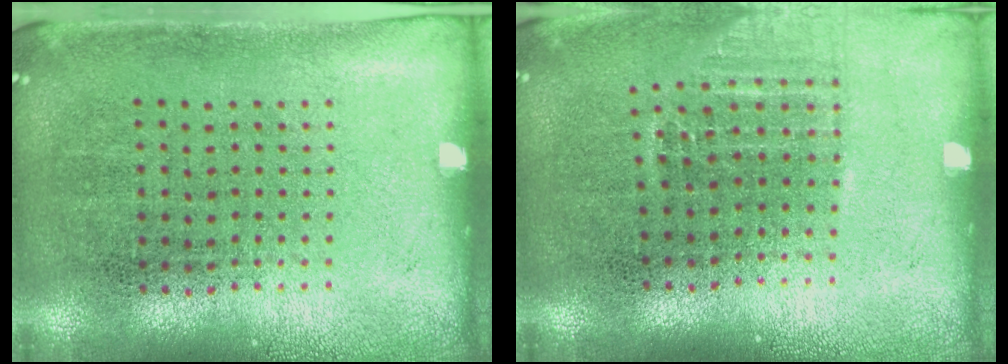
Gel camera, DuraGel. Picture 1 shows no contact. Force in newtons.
{"total": 1.0, "press": 0.9, "slide": 0.5}